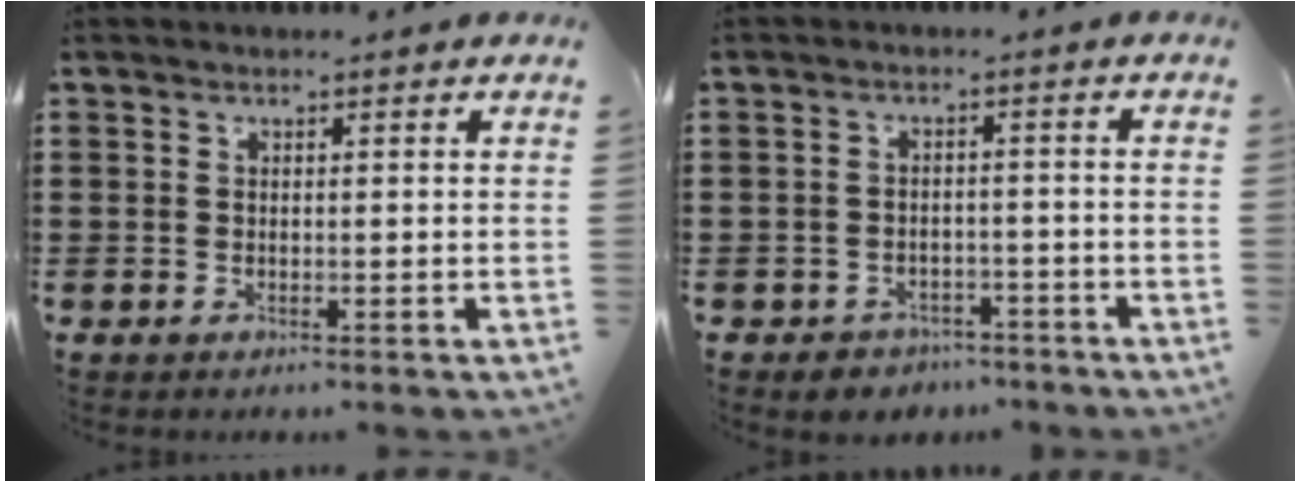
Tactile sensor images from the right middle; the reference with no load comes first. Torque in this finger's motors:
{"motor_torque": [0.04, -0.02, 0.03, 0.02]}